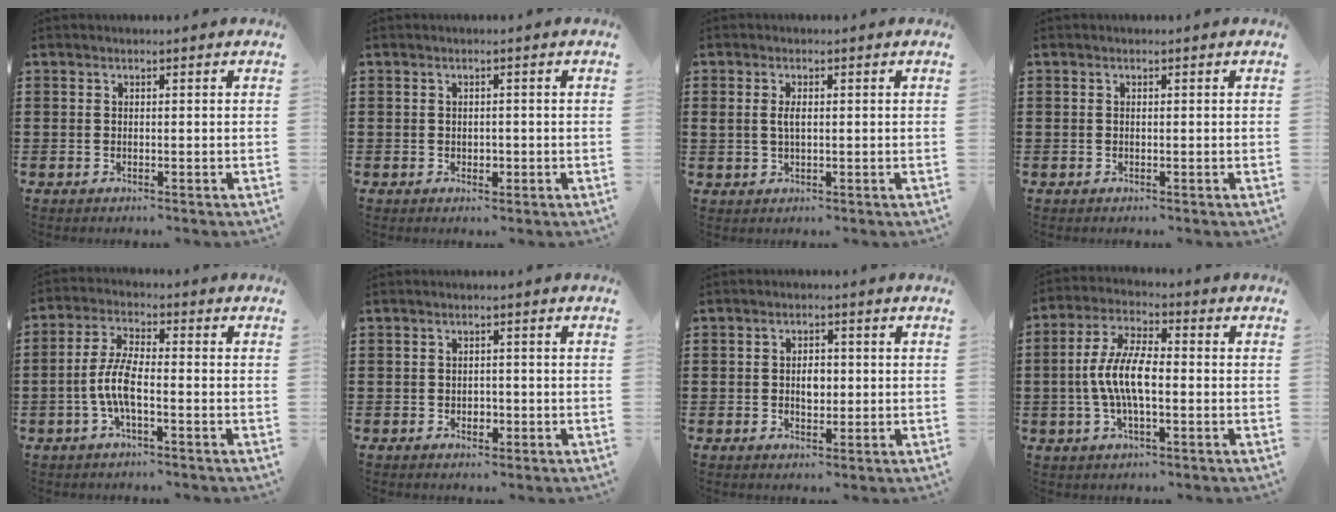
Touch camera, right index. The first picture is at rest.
{"total": 1.0, "force": [-0.1, 0.9, 0.5], "torque": [-0.010, 0.002, -0.001]}
{"total": 2.1, "force": [0.5, 0.9, 1.8], "torque": [-0.046, 0.004, 0.005]}
{"total": 0.0}
{"total": 6.2, "force": [-1.7, 2.0, 5.6], "torque": [-0.138, -0.009, -0.041]}
{"total": 1.4, "force": [-0.4, 1.1, 0.8], "torque": [-0.016, 0.001, -0.008]}
{"total": 2.7, "force": [0.0, 1.6, 2.2], "torque": [-0.034, 0.002, -0.003]}
{"total": 8.4, "force": [-1.1, 3.1, 7.8], "torque": [-0.177, -0.005, -0.027]}